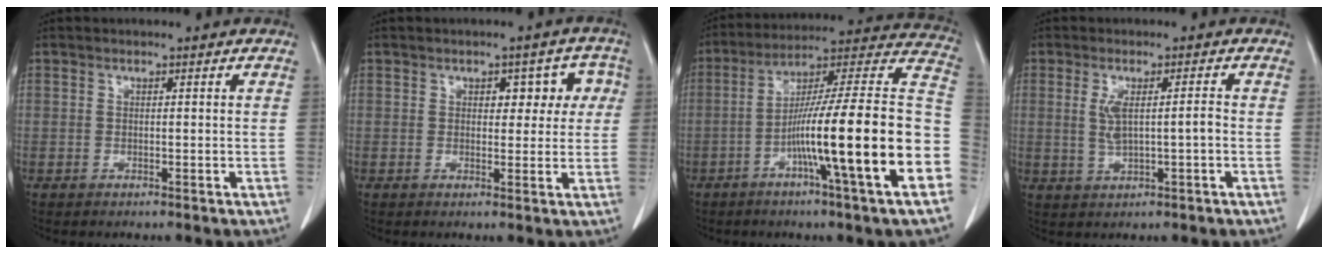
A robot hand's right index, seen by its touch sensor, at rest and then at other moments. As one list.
[{"total": 5.2, "force": [1.2, 3.1, 4.0], "torque": [-0.030, 0.024, 0.015]}, {"total": 23.9, "force": [-6.9, -0.4, 22.9], "torque": [-0.282, 0.006, -0.119]}, {"total": 4.5, "force": [0.0, 0.7, 4.4], "torque": [-0.086, 0.005, 0.006]}]